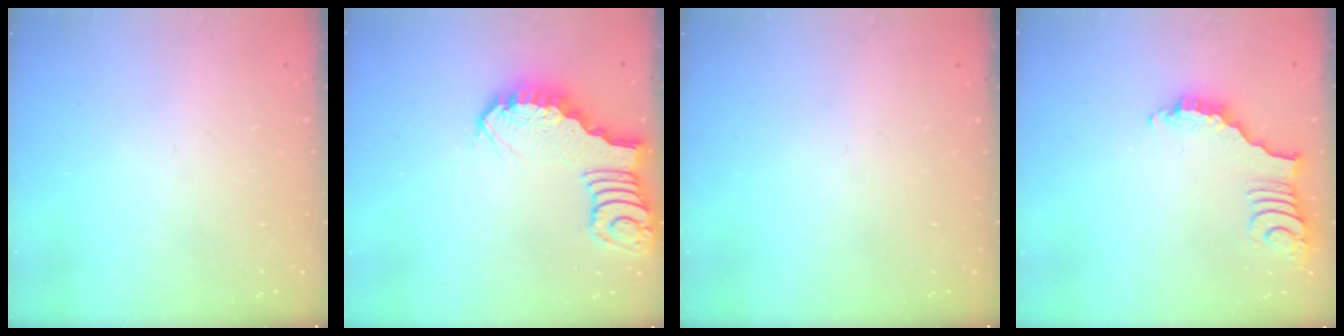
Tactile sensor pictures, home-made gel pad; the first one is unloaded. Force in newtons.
{"total": 2.8, "press": 2.8, "slide": 0.4}
{"total": 0.0}
{"total": 3.1, "press": 3.1, "slide": 0.4}